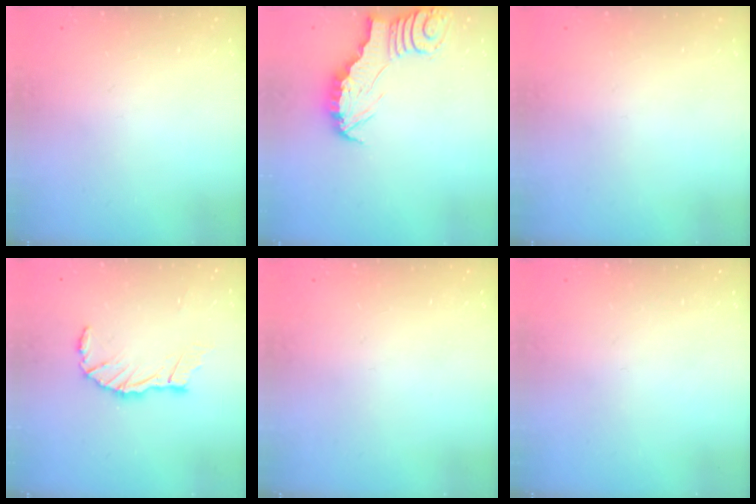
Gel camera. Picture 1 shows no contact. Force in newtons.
{"total": 2.9, "press": 2.9, "slide": 0.3}
{"total": 0.0}
{"total": 9.6, "press": 9.5, "slide": 1.5}
{"total": 0.0}
{"total": 0.0}